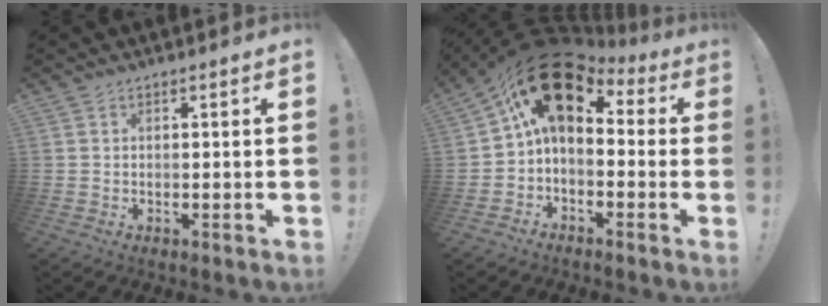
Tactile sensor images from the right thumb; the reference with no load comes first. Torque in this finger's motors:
{"motor_torque": [1.67, 3.34, 1.15, -0.51, 0.64]}